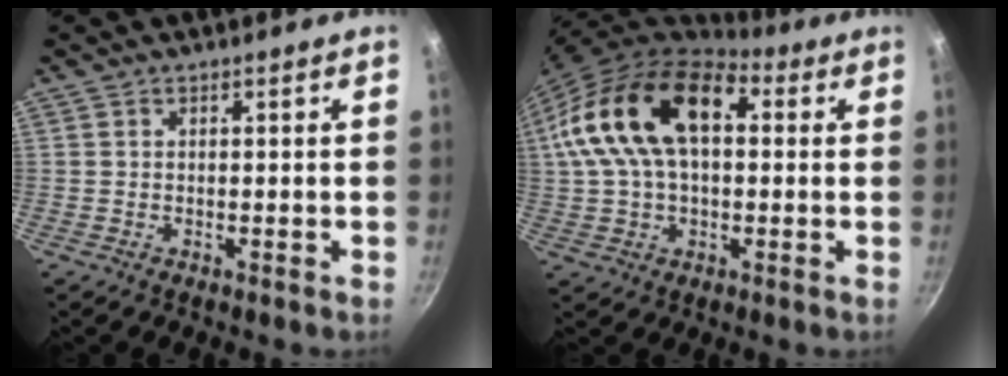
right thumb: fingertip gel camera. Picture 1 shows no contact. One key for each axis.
{"total": 20.6, "fx": 4.0, "fy": 12.3, "fz": 16.1, "tx": -0.277, "ty": 0.033, "tz": 0.056}